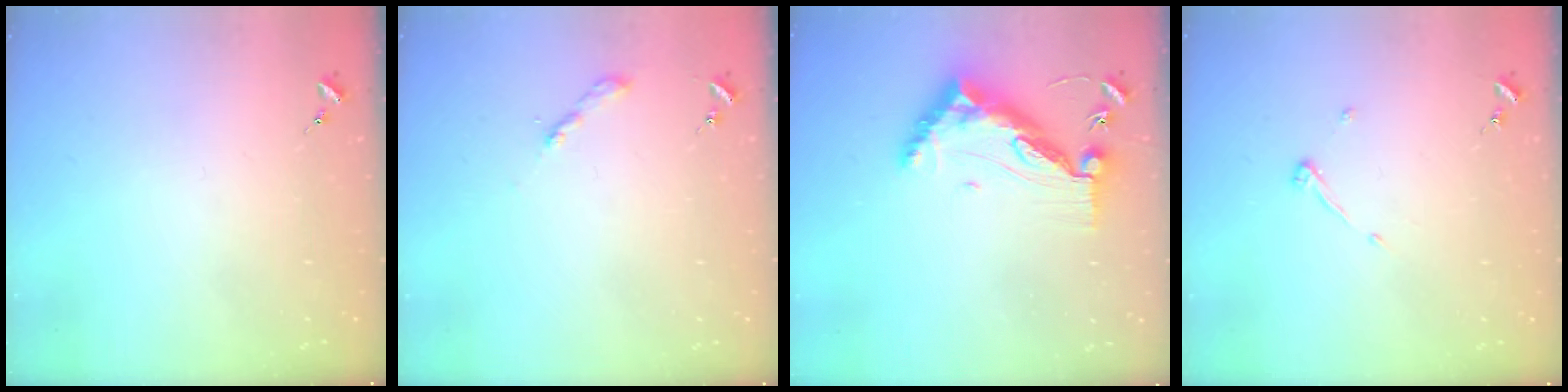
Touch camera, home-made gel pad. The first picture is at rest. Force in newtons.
{"total": 2.0, "press": 2.0, "slide": 0.2}
{"total": 13.4, "press": 13.3, "slide": 1.4}
{"total": 3.9, "press": 3.9, "slide": 0.5}